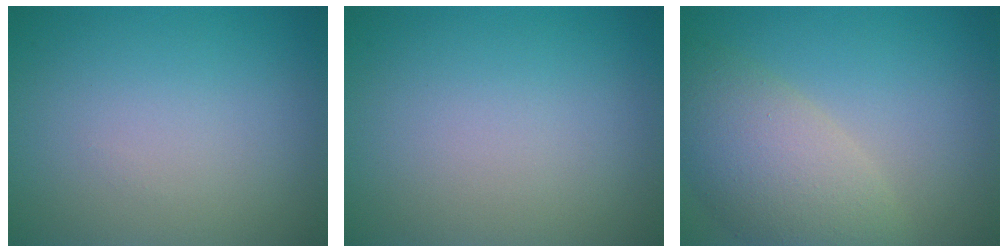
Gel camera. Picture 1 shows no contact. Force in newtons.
{"total": 0.0}
{"total": 6.8, "press": 6.8, "slide": 0.6}